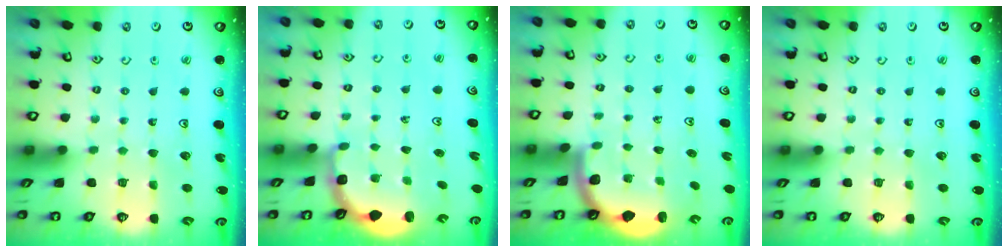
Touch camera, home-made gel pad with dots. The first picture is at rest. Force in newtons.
{"total": 2.7, "press": 2.3, "slide": 1.4}
{"total": 1.8, "press": 1.8, "slide": 0.1}
{"total": 0.0}